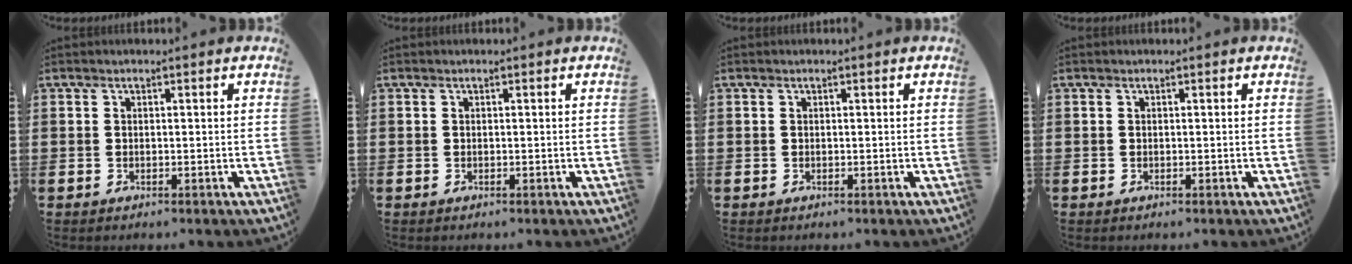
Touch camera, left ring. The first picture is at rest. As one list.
[{"total": 0.0}, {"total": 0.0}, {"total": 0.0}]